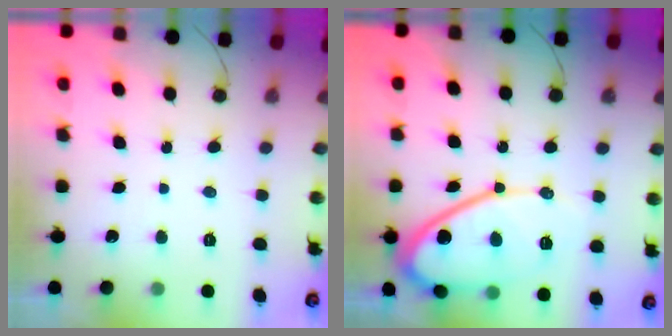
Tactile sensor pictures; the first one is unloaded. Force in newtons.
{"total": 13.3, "press": 13.3, "slide": 1.3}